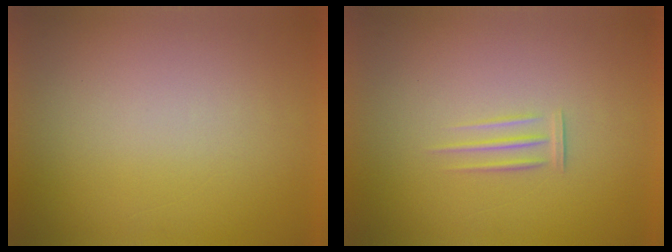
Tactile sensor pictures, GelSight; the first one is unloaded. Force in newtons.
{"total": 1.7}